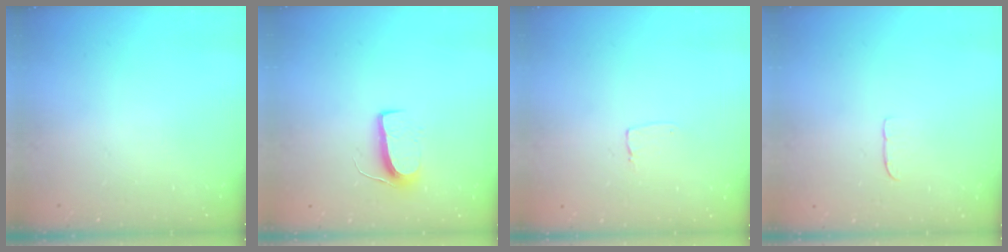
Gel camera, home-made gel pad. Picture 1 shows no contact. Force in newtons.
{"total": 6.7, "press": 6.7, "slide": 0.5}
{"total": 3.5, "press": 3.5, "slide": 0.3}
{"total": 3.1, "press": 3.1, "slide": 0.2}